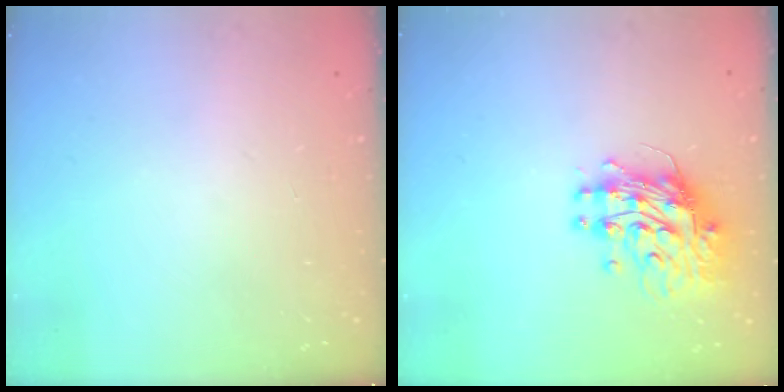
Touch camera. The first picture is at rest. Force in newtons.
{"total": 14.5, "press": 14.4, "slide": 1.2}